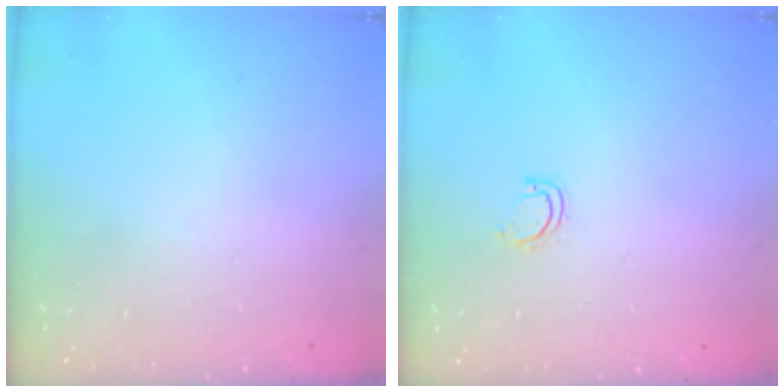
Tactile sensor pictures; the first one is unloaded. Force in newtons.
{"total": 4.1, "press": 4.1, "slide": 0.3}